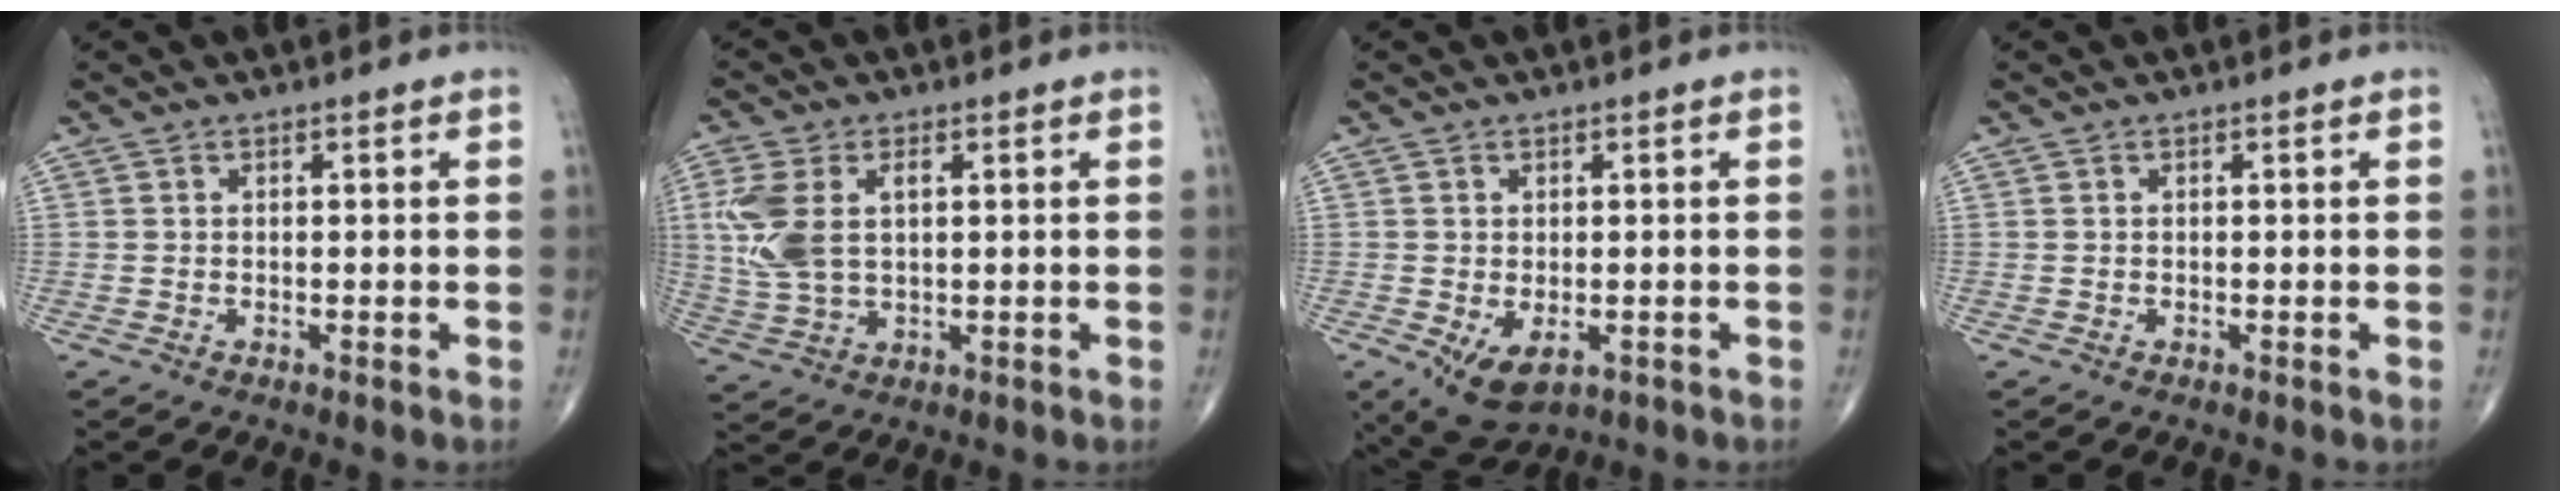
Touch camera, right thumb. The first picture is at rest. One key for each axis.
{"total": 10.0, "fx": 1.8, "fy": 5.9, "fz": 7.9, "tx": -0.183, "ty": 0.004, "tz": 0.041}
{"total": 6.5, "fx": -2.0, "fy": 3.8, "fz": 4.8, "tx": -0.076, "ty": -0.009, "tz": -0.019}
{"total": 0.0}